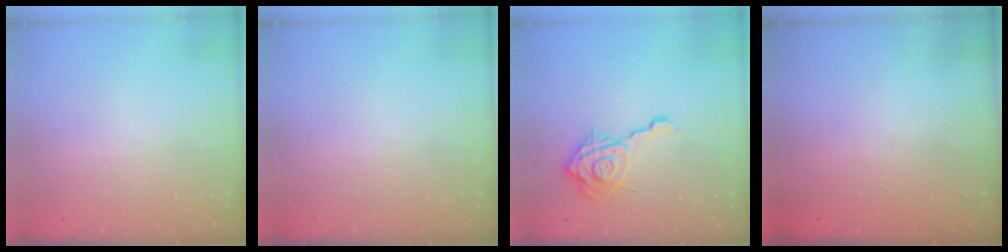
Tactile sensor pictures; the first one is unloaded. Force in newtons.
{"total": 0.0}
{"total": 15.6, "press": 15.6, "slide": 1.4}
{"total": 2.4, "press": 2.3, "slide": 0.8}